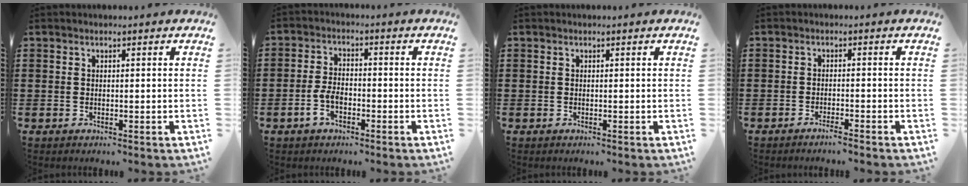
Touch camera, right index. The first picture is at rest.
{"total": 4.0, "force": [-1.8, 1.9, 3.1], "torque": [-0.077, -0.005, -0.038]}
{"total": 0.0}
{"total": 1.6, "force": [-1.5, -0.2, 0.7], "torque": [-0.011, -0.002, -0.027]}